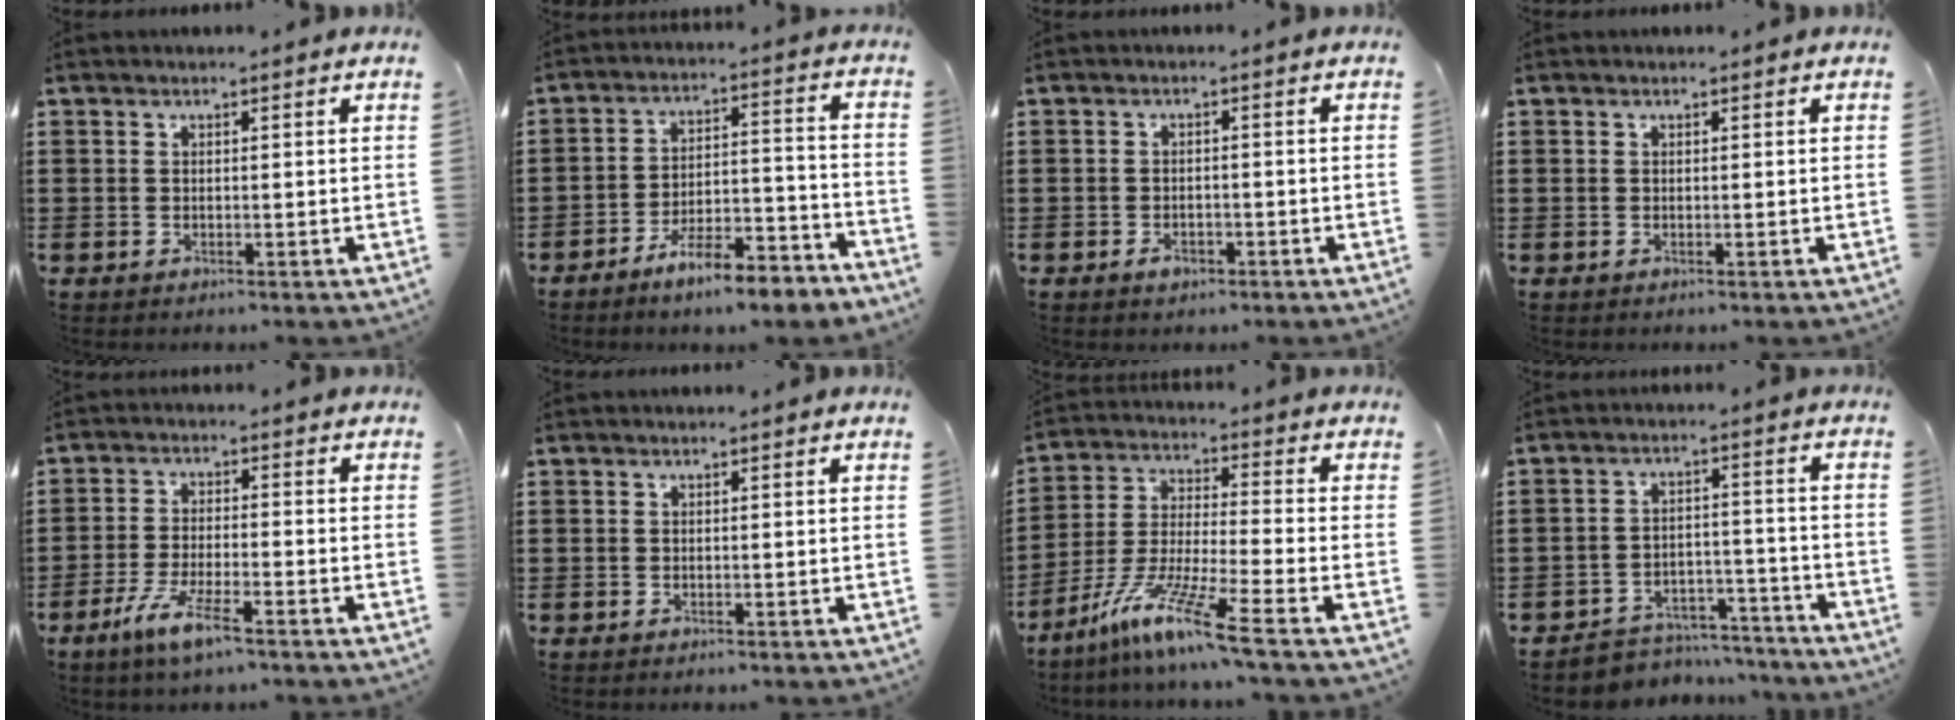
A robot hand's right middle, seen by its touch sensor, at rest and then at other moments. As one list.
[{"total": 7.7, "force": [-6.8, 0.8, 3.5], "torque": [-0.056, 0.012, -0.127]}, {"total": 1.5, "force": [-0.9, 0.9, 0.7], "torque": [-0.017, 0.000, -0.019]}, {"total": 0.0}, {"total": 5.9, "force": [-4.0, 0.8, 4.3], "torque": [-0.095, -0.010, -0.075]}, {"total": 0.0}, {"total": 10.7, "force": [-7.8, 0.1, 7.4], "torque": [-0.155, -0.007, -0.157]}, {"total": 5.0, "force": [-4.8, 1.2, 0.1], "torque": [-0.004, 0.014, -0.101]}]